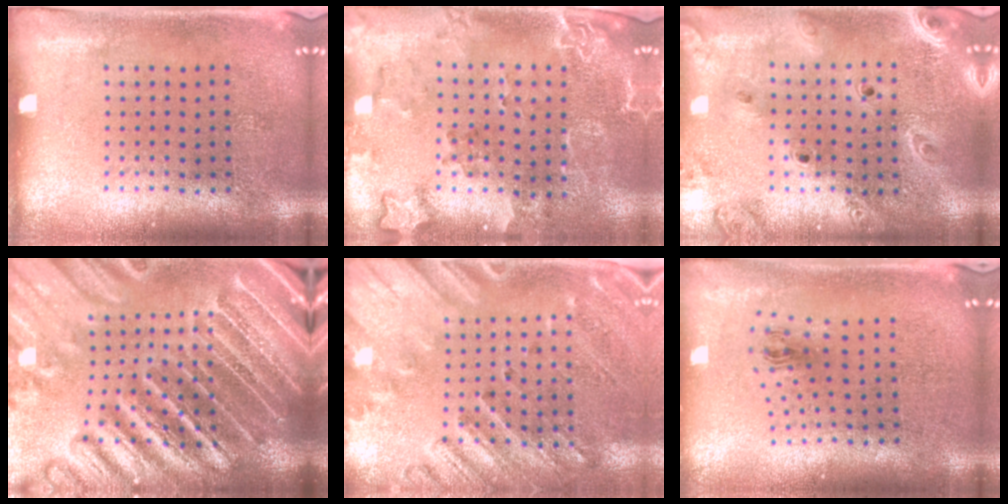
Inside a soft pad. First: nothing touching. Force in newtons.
{"total": 2.2, "press": 1.9, "slide": 1.1}
{"total": 2.5, "press": 2.2, "slide": 1.2}
{"total": 4.7, "press": 4.3, "slide": 1.8}
{"total": 2.4, "press": 2.0, "slide": 1.4}
{"total": 1.0, "press": 0.5, "slide": 0.9}